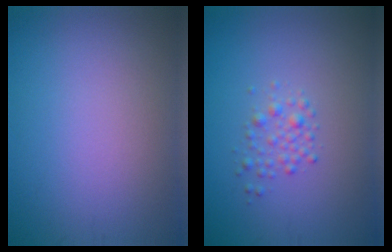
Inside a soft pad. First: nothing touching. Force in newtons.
{"total": 1.6, "press": 1.6, "slide": 0.1}